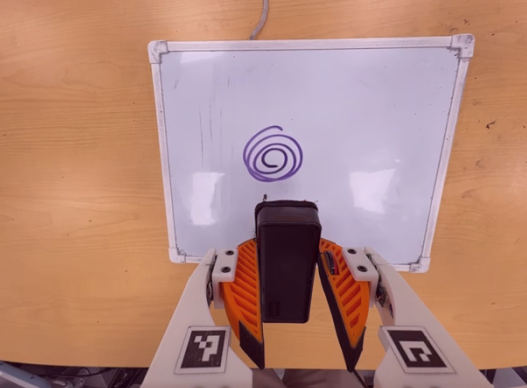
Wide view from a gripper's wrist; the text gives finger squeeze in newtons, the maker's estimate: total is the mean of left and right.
{"total": 4.2, "left": 3.1, "right": 5.4}